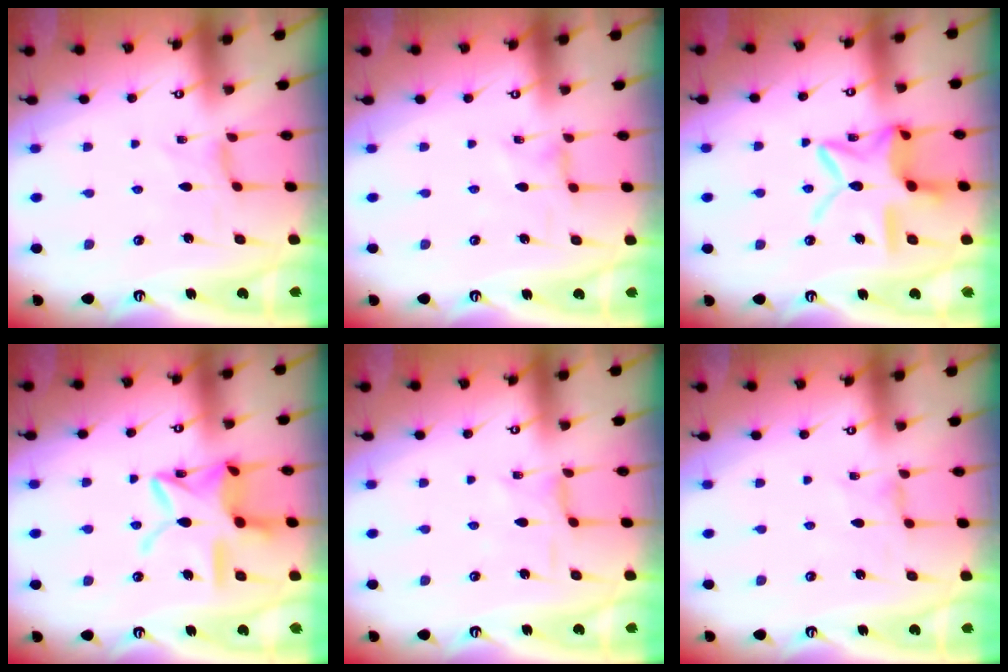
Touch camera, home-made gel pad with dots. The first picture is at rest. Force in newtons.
{"total": 0.0}
{"total": 15.8, "press": 15.8, "slide": 1.3}
{"total": 15.4, "press": 15.3, "slide": 1.2}
{"total": 1.3, "press": 1.2, "slide": 0.1}
{"total": 0.0}